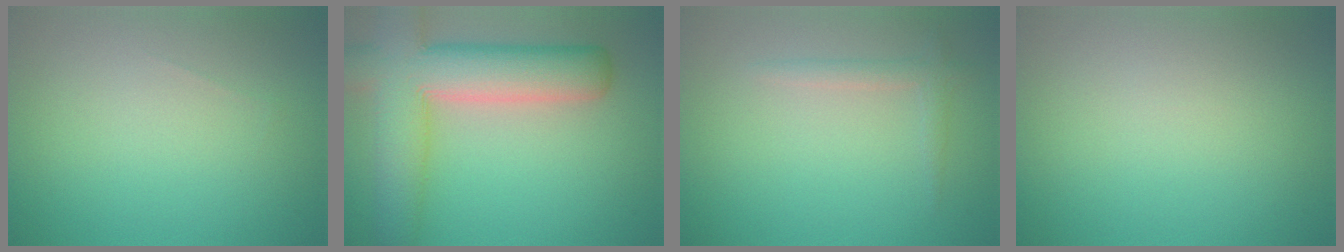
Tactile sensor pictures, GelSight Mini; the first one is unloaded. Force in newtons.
{"total": 10.1, "press": 10.0, "slide": 0.8}
{"total": 1.4, "press": 1.4, "slide": 0.1}
{"total": 0.0}